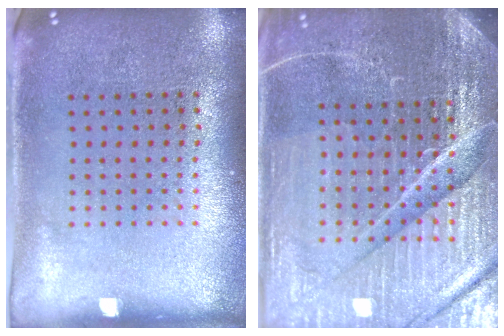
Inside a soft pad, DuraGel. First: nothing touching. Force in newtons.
{"total": 6.3, "press": 5.7, "slide": 2.9}